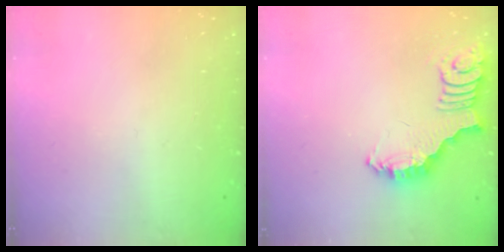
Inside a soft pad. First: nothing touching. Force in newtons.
{"total": 2.5, "press": 2.4, "slide": 0.5}